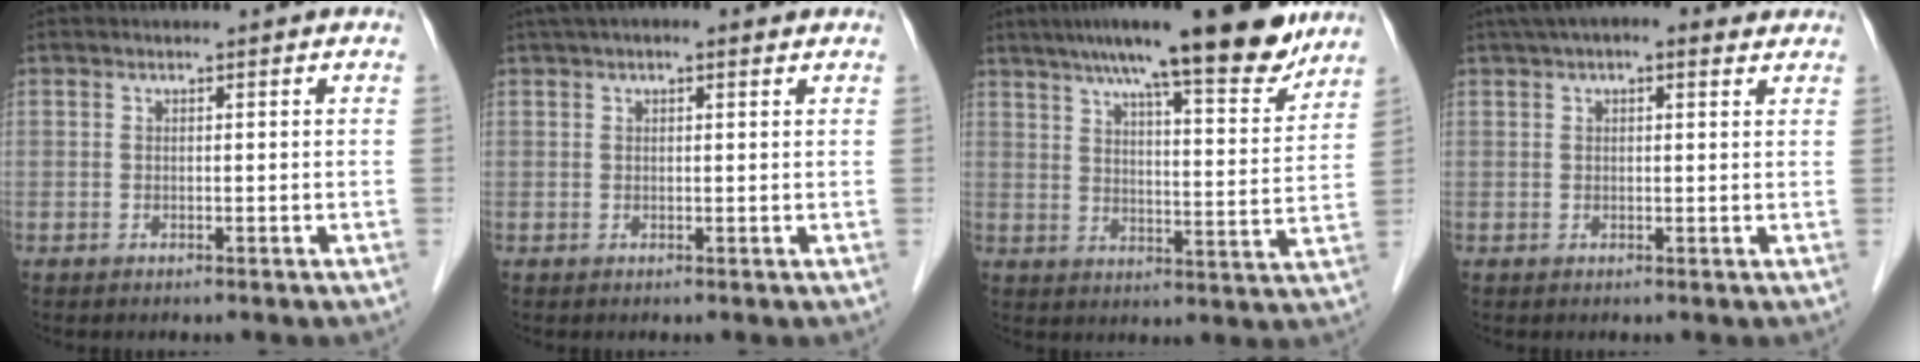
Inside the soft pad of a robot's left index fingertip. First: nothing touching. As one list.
[{"total": 4.7, "force": [3.2, 1.4, 3.2], "torque": [-0.055, 0.034, 0.048]}, {"total": 18.6, "force": [14.7, 2.3, 11.1], "torque": [-0.165, 0.008, 0.203]}, {"total": 8.1, "force": [5.7, 2.7, 5.1], "torque": [-0.078, 0.045, 0.081]}]